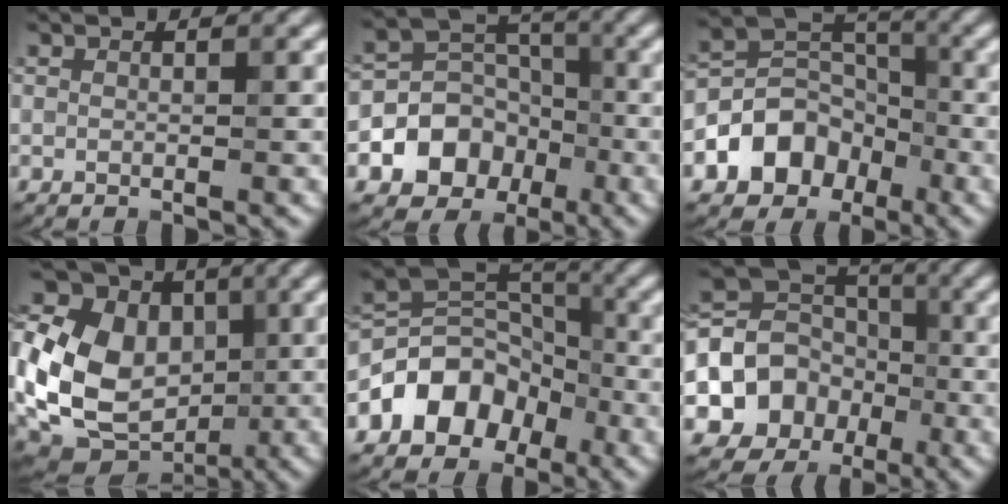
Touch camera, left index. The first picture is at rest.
{"total": 6.3, "force": [-2.5, 5.0, 2.9], "torque": [-0.037, 0.006, -0.052]}
{"total": 6.4, "force": [-2.9, 4.8, 3.1], "torque": [-0.045, 0.004, -0.059]}
{"total": 16.0, "force": [-0.1, 12.1, 10.5], "torque": [-0.222, 0.013, -0.005]}
{"total": 6.5, "force": [-3.2, 4.6, 3.2], "torque": [-0.036, 0.010, -0.063]}
{"total": 9.3, "force": [-2.2, 7.9, 4.4], "torque": [-0.076, -0.004, -0.054]}